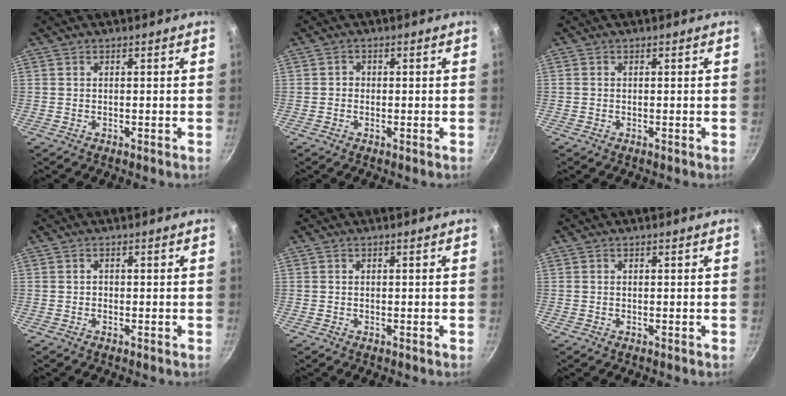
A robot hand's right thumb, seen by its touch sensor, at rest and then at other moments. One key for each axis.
{"total": 1.2, "fx": -0.2, "fy": 1.1, "fz": 0.4, "tx": -0.004, "ty": 0.004, "tz": -0.005}
{"total": 0.0}
{"total": 0.7, "fx": -0.2, "fy": 0.6, "fz": 0.3, "tx": -0.004, "ty": 0.003, "tz": -0.004}
{"total": 0.0}
{"total": 0.0}